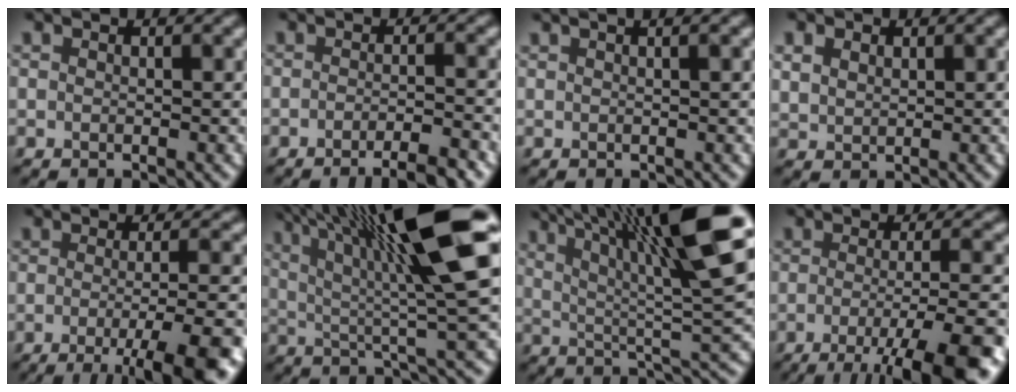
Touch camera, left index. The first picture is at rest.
{"total": 4.2, "force": [-2.9, 0.7, 3.0], "torque": [-0.044, 0.003, -0.045]}
{"total": 2.4, "force": [1.3, 0.8, 1.8], "torque": [-0.015, 0.007, 0.002]}
{"total": 1.6, "force": [1.0, 1.0, 0.8], "torque": [-0.022, 0.003, 0.022]}
{"total": 9.1, "force": [-4.1, 2.2, 7.9], "torque": [-0.095, -0.003, -0.054]}
{"total": 15.4, "force": [5.8, 2.6, 14.0], "torque": [-0.222, 0.018, 0.093]}
{"total": 13.7, "force": [6.7, 2.6, 11.6], "torque": [-0.188, 0.022, 0.109]}
{"total": 10.7, "force": [-5.3, 2.4, 8.9], "torque": [-0.119, -0.002, -0.080]}